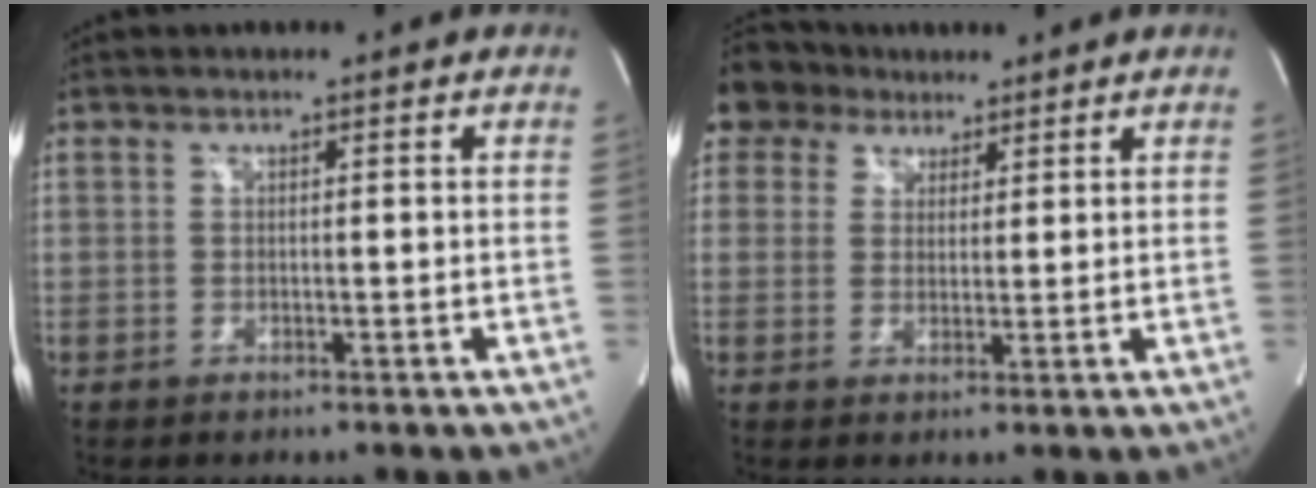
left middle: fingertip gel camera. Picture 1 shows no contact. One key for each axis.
{"total": 5.1, "fx": 4.0, "fy": 3.1, "fz": -0.6, "tx": 0.013, "ty": 0.016, "tz": 0.072}